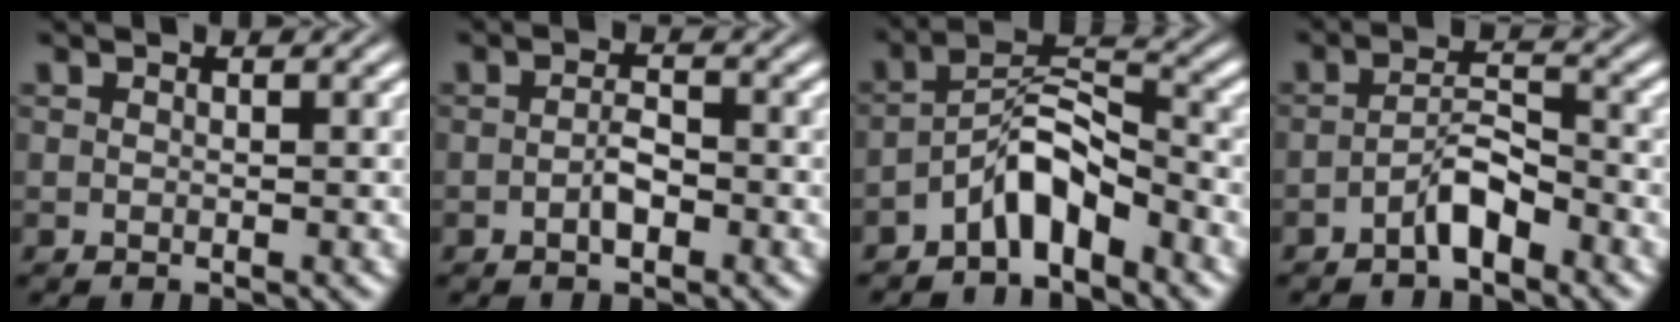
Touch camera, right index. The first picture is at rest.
{"total": 1.6, "force": [-1.0, 0.2, 1.3], "torque": [-0.015, -0.003, -0.015]}
{"total": 4.6, "force": [-2.4, 1.8, 3.5], "torque": [-0.046, -0.012, -0.036]}
{"total": 2.9, "force": [-2.3, 0.2, 1.7], "torque": [-0.011, -0.005, -0.038]}